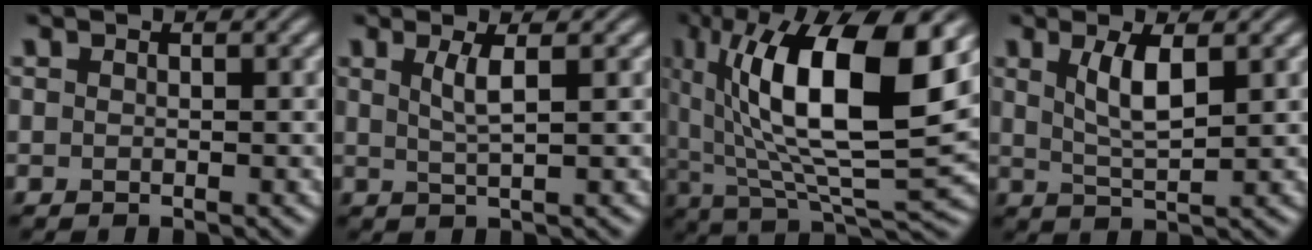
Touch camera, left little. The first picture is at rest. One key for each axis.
{"total": 2.3, "fx": 0.8, "fy": 0.5, "fz": 2.2, "tx": -0.040, "ty": -0.002, "tz": 0.012}
{"total": 15.0, "fx": 4.5, "fy": 5.0, "fz": 13.4, "tx": -0.219, "ty": 0.003, "tz": 0.075}
{"total": 3.6, "fx": 1.4, "fy": 1.0, "fz": 3.2, "tx": -0.065, "ty": -0.003, "tz": 0.029}